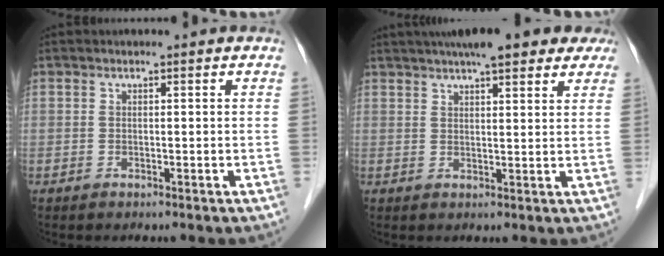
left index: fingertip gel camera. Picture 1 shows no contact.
{"total": 13.0, "force": [10.1, 3.0, 7.6], "torque": [-0.111, 0.037, 0.131]}